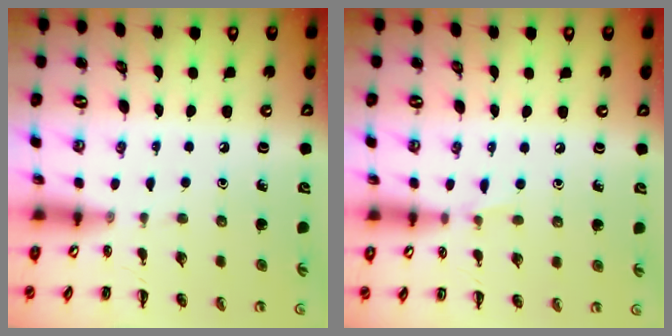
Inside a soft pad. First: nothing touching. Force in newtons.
{"total": 3.5, "press": 3.3, "slide": 1.0}